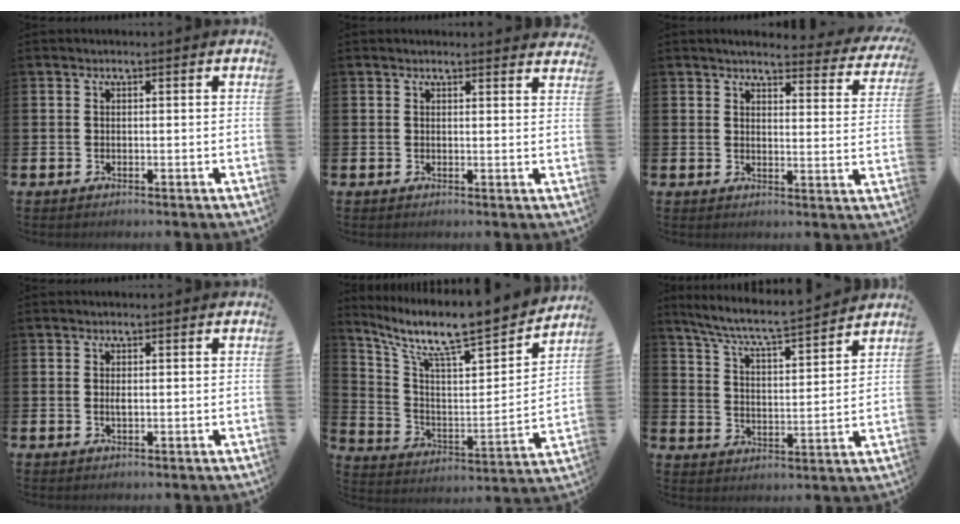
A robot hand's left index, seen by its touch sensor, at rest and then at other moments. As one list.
[{"total": 1.6, "force": [1.6, 0.0, 0.0], "torque": [0.000, -0.008, 0.029]}, {"total": 3.4, "force": [3.3, 0.6, 0.8], "torque": [-0.021, -0.027, 0.051]}, {"total": 0.8, "force": [0.2, 0.3, 0.8], "torque": [-0.010, 0.000, 0.001]}, {"total": 10.3, "force": [9.0, 1.6, 4.8], "torque": [-0.124, -0.077, 0.144]}, {"total": 6.6, "force": [6.3, 0.1, 2.2], "torque": [-0.073, -0.047, 0.105]}]